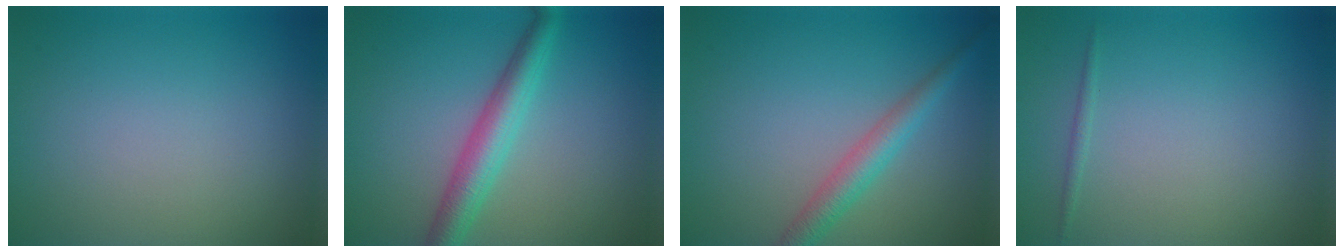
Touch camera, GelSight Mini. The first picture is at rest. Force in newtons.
{"total": 4.1, "press": 4.1, "slide": 0.2}
{"total": 2.9, "press": 2.9, "slide": 0.1}
{"total": 0.6, "press": 0.6, "slide": 0.0}